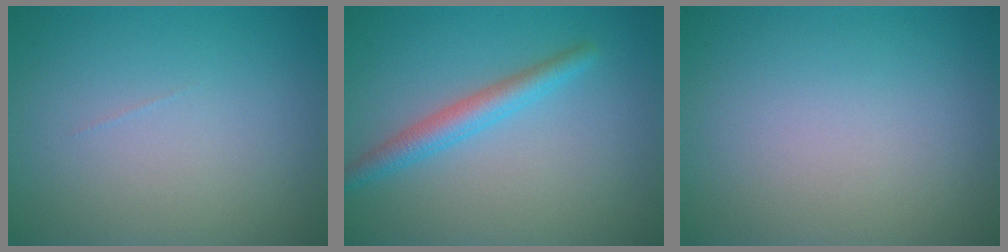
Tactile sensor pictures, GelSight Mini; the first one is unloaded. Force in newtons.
{"total": 2.7, "press": 2.7, "slide": 0.1}
{"total": 0.0}